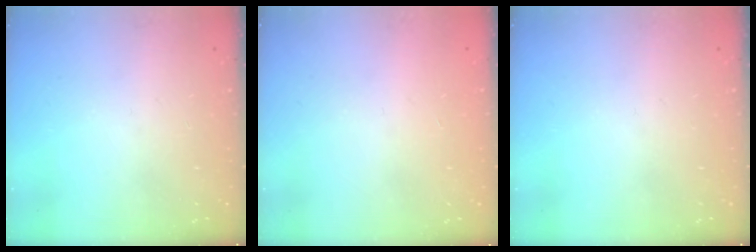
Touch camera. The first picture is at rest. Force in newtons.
{"total": 1.0, "press": 0.9, "slide": 0.2}
{"total": 0.0}